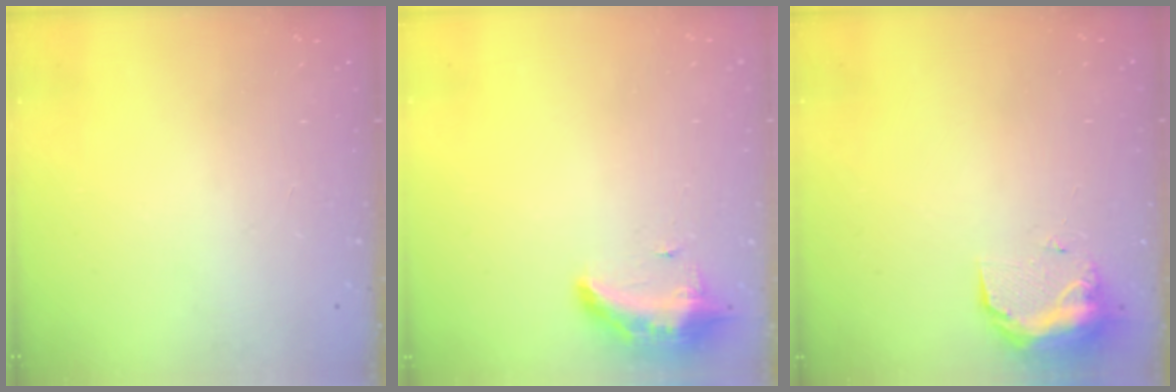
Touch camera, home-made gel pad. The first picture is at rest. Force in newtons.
{"total": 12.2, "press": 9.7, "slide": 7.4}
{"total": 9.7, "press": 9.6, "slide": 0.9}